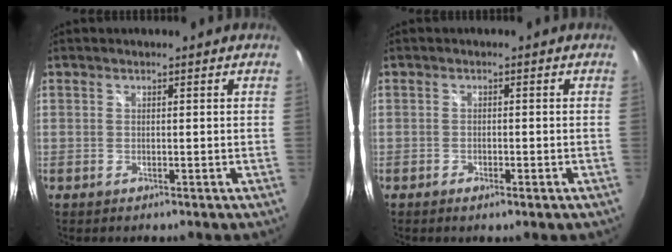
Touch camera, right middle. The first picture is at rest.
{"total": 1.8, "force": [-1.0, 0.5, 1.4], "torque": [-0.025, -0.005, -0.018]}